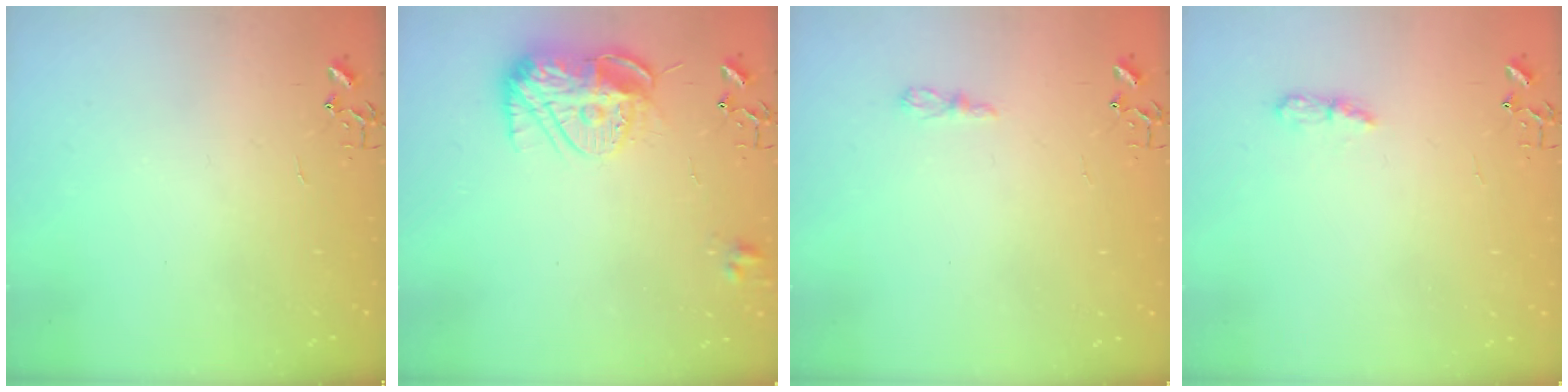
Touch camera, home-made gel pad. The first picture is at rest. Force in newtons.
{"total": 12.6, "press": 12.6, "slide": 1.1}
{"total": 4.5, "press": 4.5, "slide": 0.5}
{"total": 6.1, "press": 6.1, "slide": 0.5}